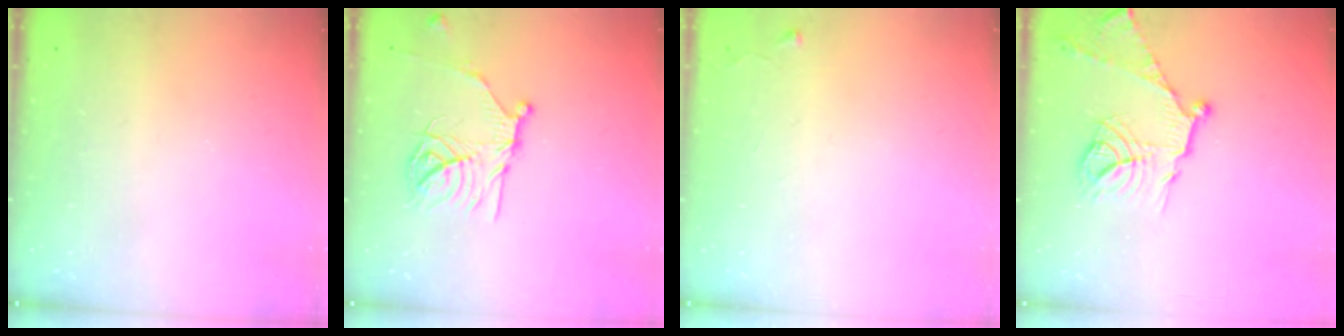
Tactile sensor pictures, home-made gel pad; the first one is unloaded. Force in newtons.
{"total": 15.9, "press": 15.9, "slide": 1.5}
{"total": 3.3, "press": 3.3, "slide": 0.5}
{"total": 16.0, "press": 16.0, "slide": 1.4}